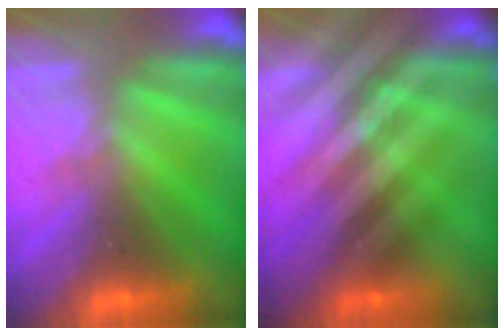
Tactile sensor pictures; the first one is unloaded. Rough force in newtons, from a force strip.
{"total": 2.4}